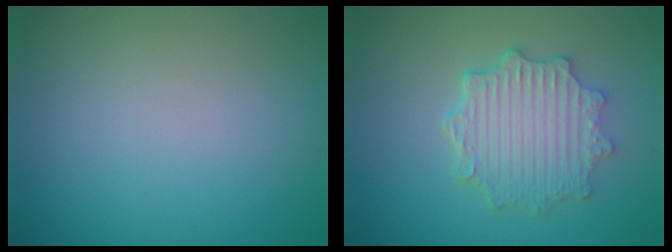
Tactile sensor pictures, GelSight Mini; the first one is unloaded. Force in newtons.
{"total": 4.8, "press": 3.9, "slide": 2.8}